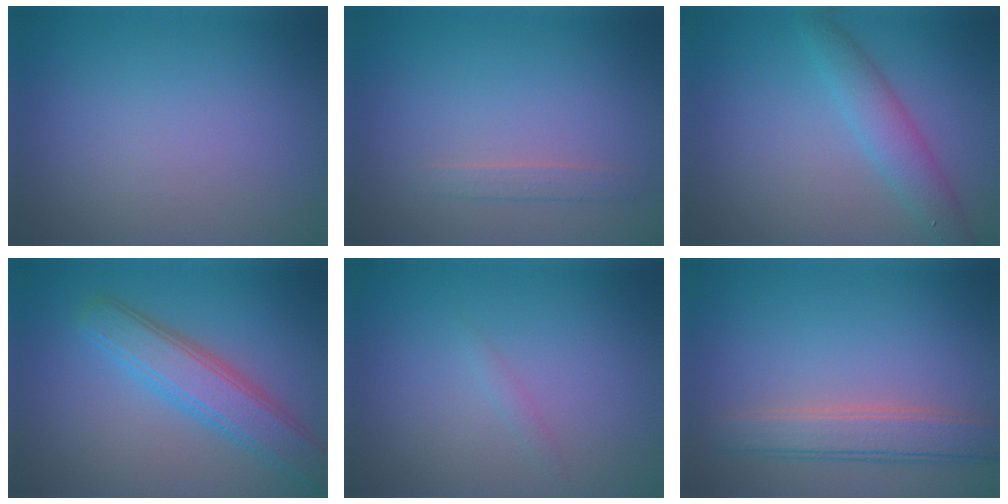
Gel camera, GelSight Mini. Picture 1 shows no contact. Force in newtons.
{"total": 1.1, "press": 1.1, "slide": 0.1}
{"total": 3.4, "press": 3.4, "slide": 0.1}
{"total": 5.0, "press": 5.0, "slide": 0.2}
{"total": 0.7, "press": 0.7, "slide": 0.0}
{"total": 3.7, "press": 3.7, "slide": 0.3}